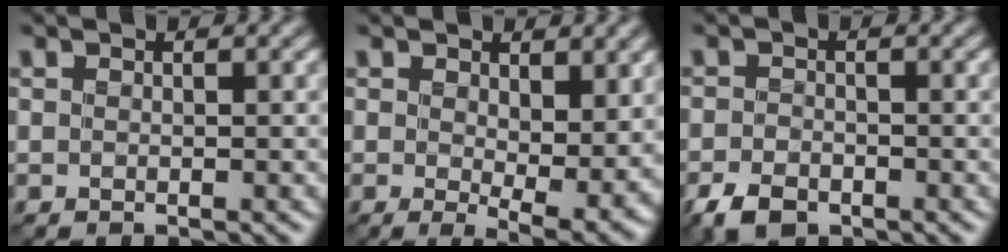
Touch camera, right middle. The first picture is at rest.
{"total": 5.8, "force": [1.4, 2.3, 5.2], "torque": [-0.082, -0.017, 0.029]}
{"total": 2.8, "force": [-1.9, 1.5, 1.3], "torque": [-0.026, -0.005, -0.043]}